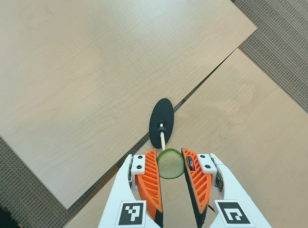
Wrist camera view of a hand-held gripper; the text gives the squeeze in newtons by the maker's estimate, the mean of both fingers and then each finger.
{"total": 11.6, "left": 12.1, "right": 11.2}